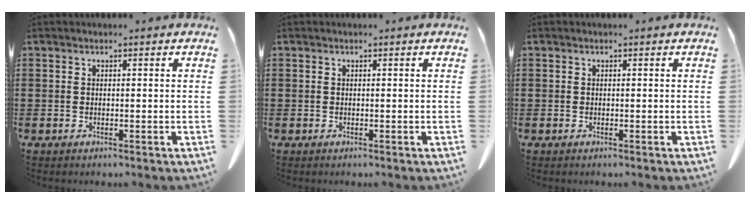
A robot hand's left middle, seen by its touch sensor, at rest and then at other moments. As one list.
[{"total": 0.0}, {"total": 0.0}]